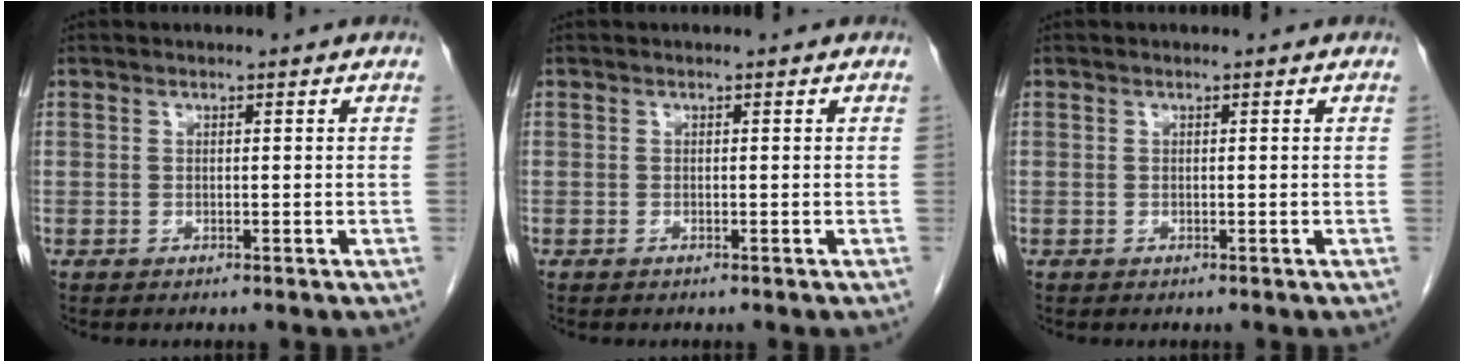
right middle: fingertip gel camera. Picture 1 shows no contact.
{"total": 0.0}
{"total": 0.0}